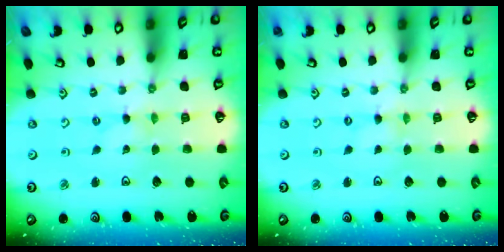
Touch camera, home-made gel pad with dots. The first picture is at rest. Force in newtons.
{"total": 0.0}